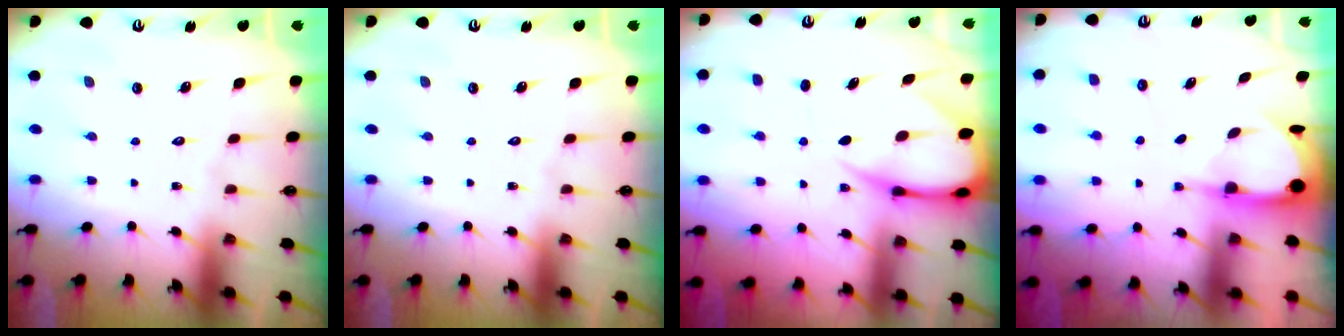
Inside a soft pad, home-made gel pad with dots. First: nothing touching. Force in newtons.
{"total": 0.0}
{"total": 8.3, "press": 8.3, "slide": 1.0}
{"total": 3.9, "press": 3.9, "slide": 0.3}